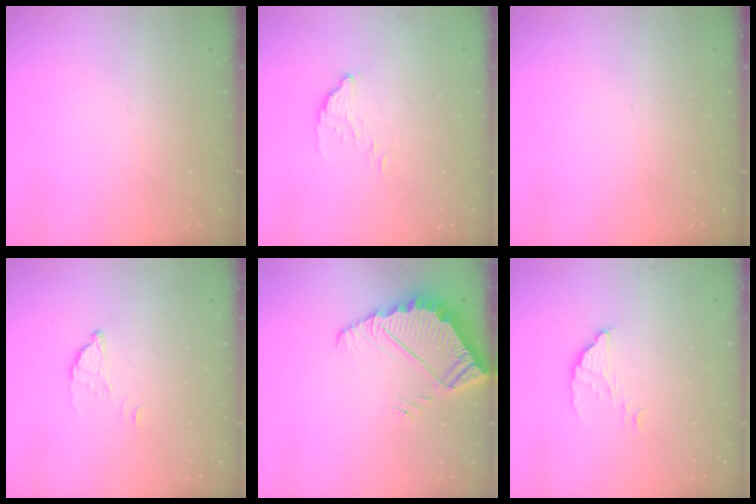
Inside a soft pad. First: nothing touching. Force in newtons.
{"total": 4.0, "press": 4.0, "slide": 0.0}
{"total": 0.0}
{"total": 3.2, "press": 3.2, "slide": 0.2}
{"total": 4.5, "press": 4.5, "slide": 0.3}
{"total": 2.2, "press": 2.2, "slide": 0.0}